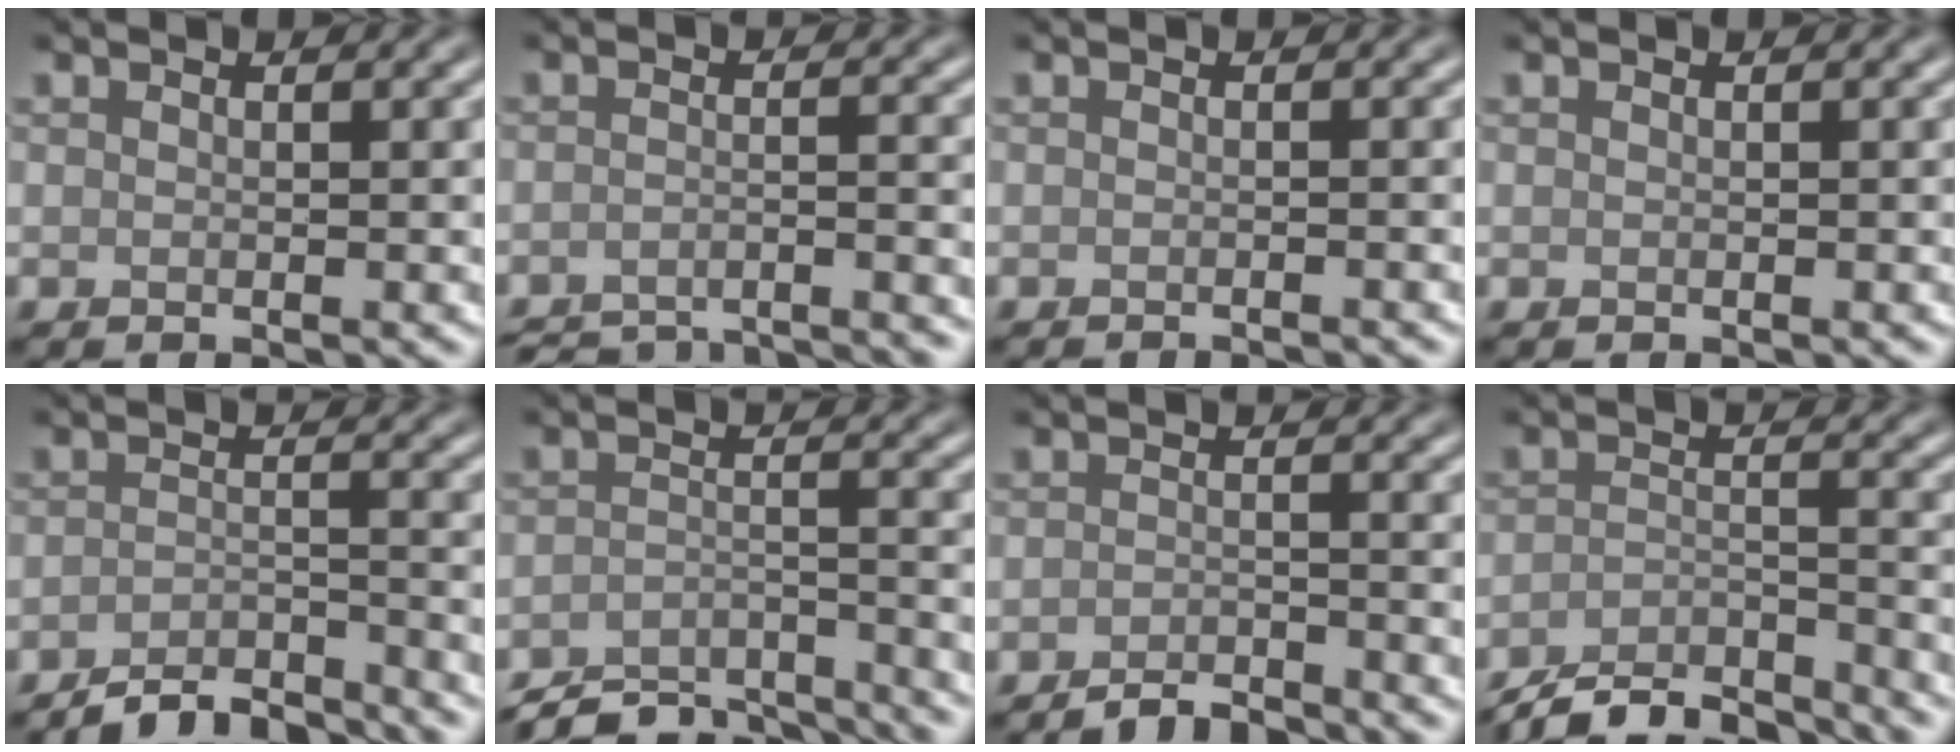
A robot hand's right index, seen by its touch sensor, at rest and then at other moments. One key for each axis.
{"total": 10.1, "fx": -9.6, "fy": 1.7, "fz": 2.4, "tx": -0.032, "ty": -0.006, "tz": -0.133}
{"total": 1.7, "fx": -1.5, "fy": 0.3, "fz": 0.7, "tx": 0.007, "ty": -0.001, "tz": -0.021}
{"total": 0.0}
{"total": 4.6, "fx": -4.2, "fy": 0.8, "fz": 1.6, "tx": -0.022, "ty": 0.005, "tz": -0.079}
{"total": 7.6, "fx": -6.9, "fy": 1.8, "fz": 2.7, "tx": -0.047, "ty": -0.005, "tz": -0.112}
{"total": 2.6, "fx": -2.4, "fy": 0.4, "fz": 0.9, "tx": -0.007, "ty": 0.006, "tz": -0.046}
{"total": 6.6, "fx": -6.1, "fy": 1.3, "fz": 2.2, "tx": -0.039, "ty": -0.005, "tz": -0.108}